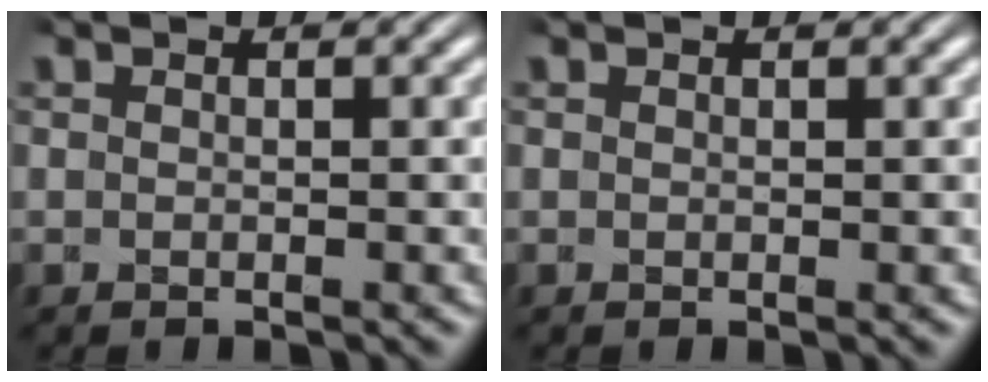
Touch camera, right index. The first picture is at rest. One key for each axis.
{"total": 0.0}